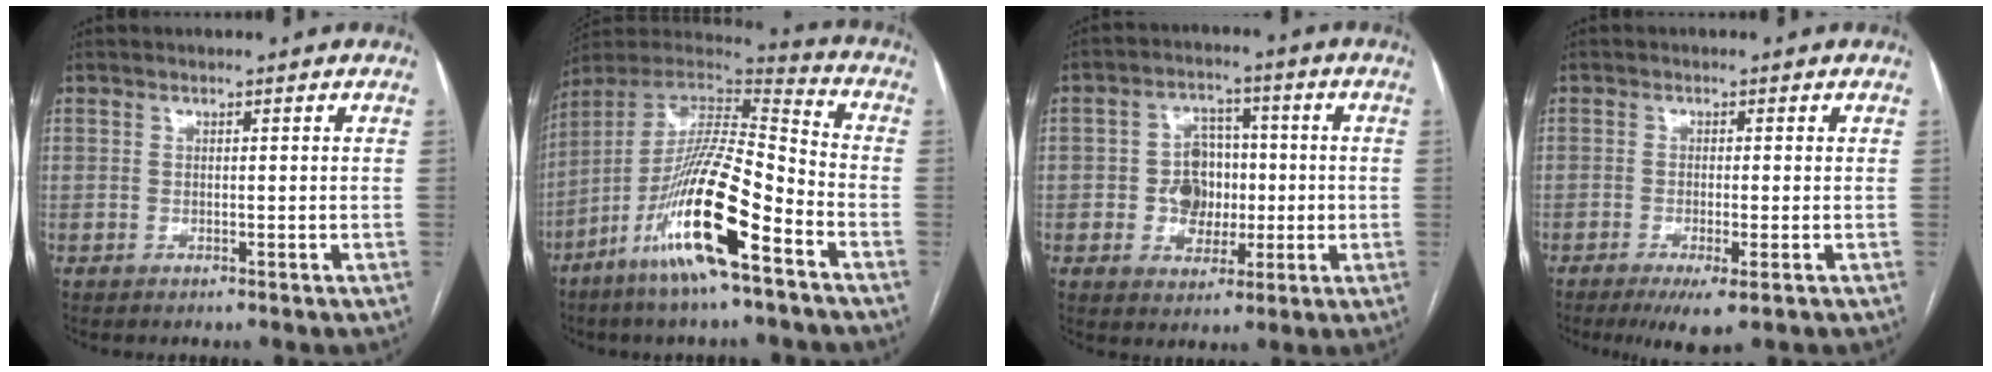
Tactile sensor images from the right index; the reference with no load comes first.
{"total": 19.1, "force": [-9.7, 2.0, 16.3], "torque": [-0.332, -0.029, -0.182]}
{"total": 7.4, "force": [-0.6, 6.1, 4.1], "torque": [-0.069, 0.024, -0.005]}
{"total": 4.5, "force": [-2.3, 0.5, 3.8], "torque": [-0.064, -0.013, -0.035]}